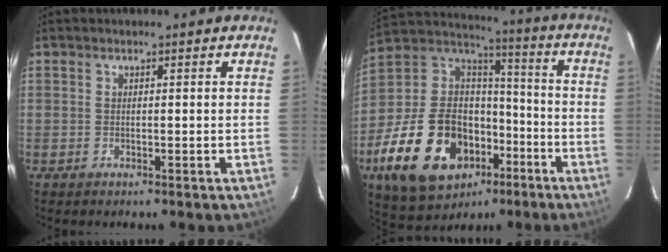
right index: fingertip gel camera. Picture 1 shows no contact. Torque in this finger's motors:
{"motor_torque": [2.01, -0.13, 0.71, 0.13]}